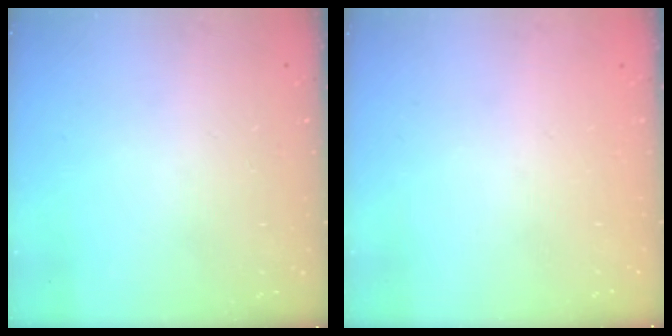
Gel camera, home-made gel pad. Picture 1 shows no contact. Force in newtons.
{"total": 0.0}